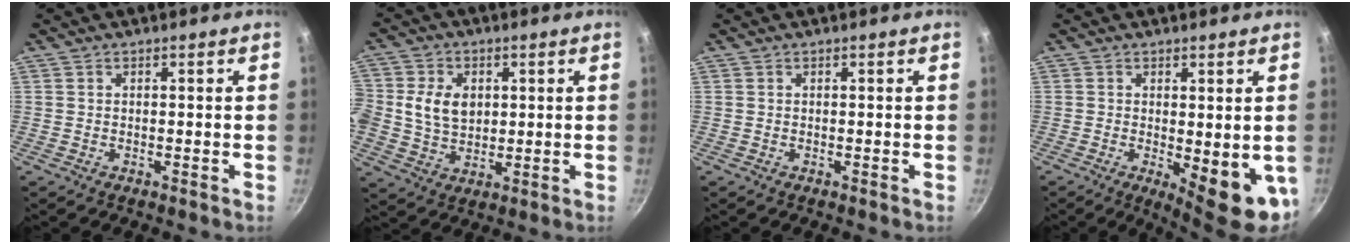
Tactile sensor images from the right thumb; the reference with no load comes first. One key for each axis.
{"total": 8.9, "fx": 1.2, "fy": 7.1, "fz": 5.3, "tx": -0.082, "ty": -0.002, "tz": 0.018}
{"total": 0.0}
{"total": 10.0, "fx": -1.4, "fy": 3.6, "fz": 9.2, "tx": -0.103, "ty": -0.009, "tz": -0.007}